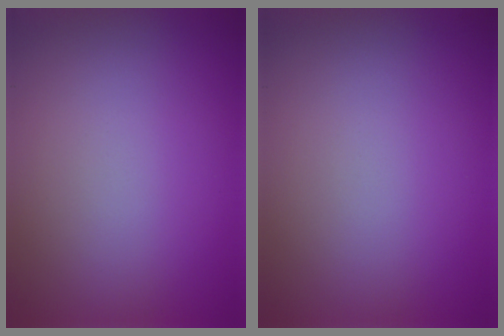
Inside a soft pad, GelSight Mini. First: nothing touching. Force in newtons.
{"total": 0.0}